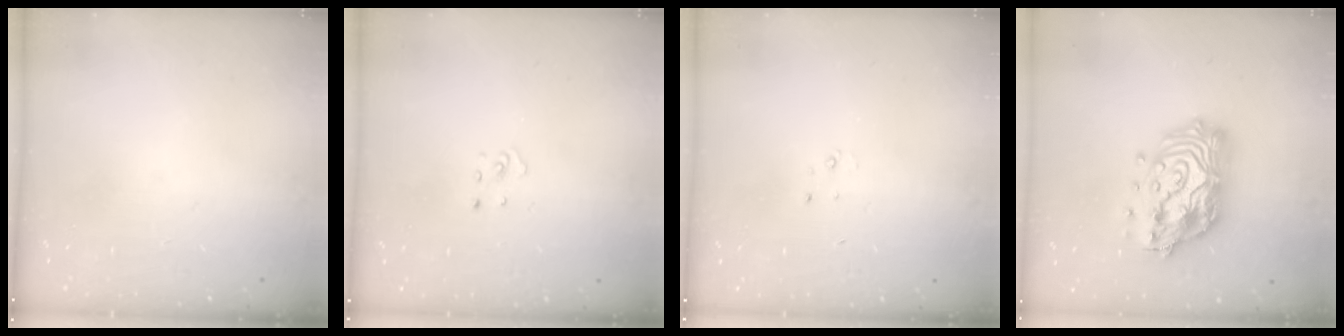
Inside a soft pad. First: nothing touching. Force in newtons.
{"total": 1.9, "press": 1.9, "slide": 0.1}
{"total": 2.3, "press": 2.3, "slide": 0.3}
{"total": 20.2, "press": 20.1, "slide": 2.1}